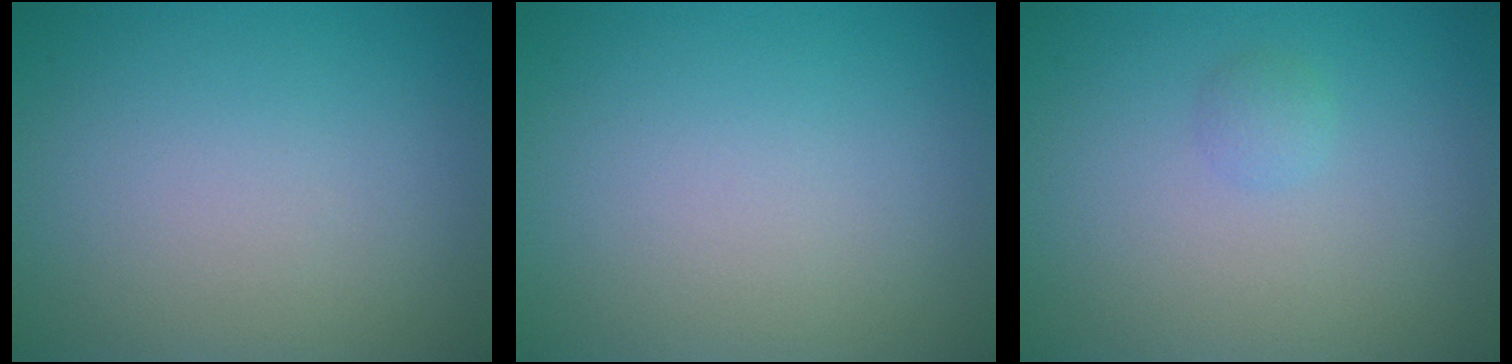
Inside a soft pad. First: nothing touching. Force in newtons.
{"total": 0.0}
{"total": 0.8, "press": 0.8, "slide": 0.1}